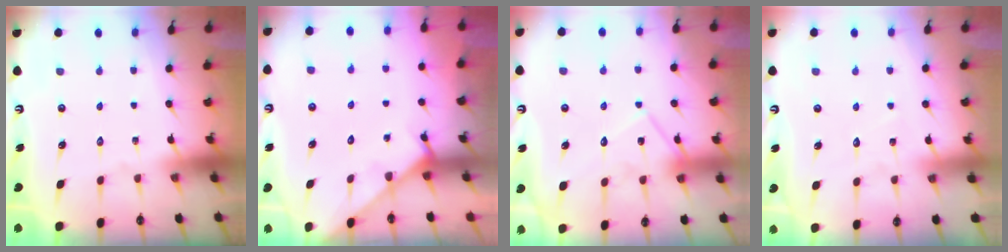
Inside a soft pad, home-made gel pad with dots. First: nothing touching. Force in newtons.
{"total": 2.7, "press": 2.7, "slide": 0.2}
{"total": 12.7, "press": 12.7, "slide": 0.9}
{"total": 3.4, "press": 3.4, "slide": 0.3}